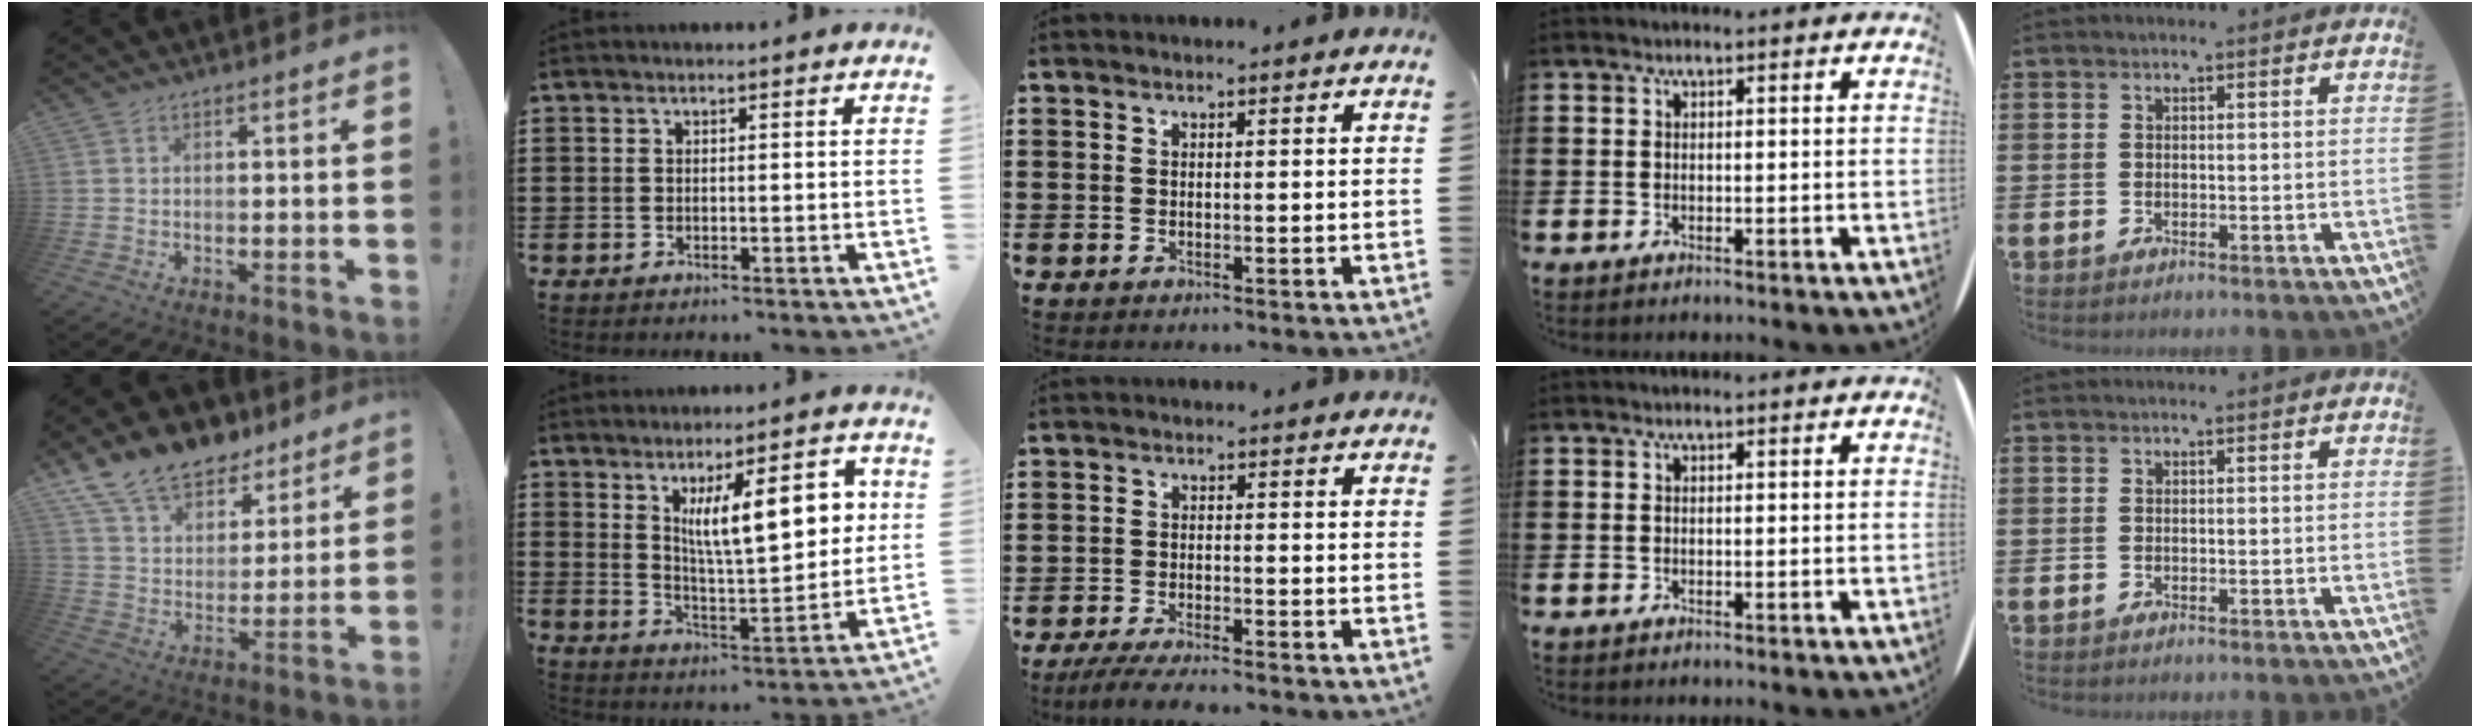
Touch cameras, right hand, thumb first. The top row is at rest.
{"thumb": {"total": 14.7, "force": [11.5, 7.7, 4.9], "torque": [-0.092, -0.081, 0.216]}, "index": {"total": 12.2, "force": [4.0, 3.9, 10.9], "torque": [-0.177, 0.000, 0.064]}, "middle": {"total": 3.6, "force": [-3.3, 0.0, 1.4], "torque": [-0.030, -0.008, -0.064]}}